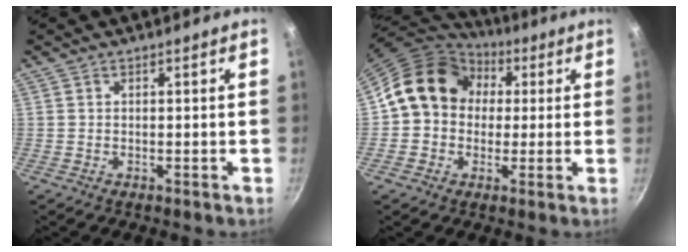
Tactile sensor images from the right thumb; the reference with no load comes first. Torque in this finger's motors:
{"motor_torque": [0.74, 2.80, 0.75, -0.83, 0.05]}